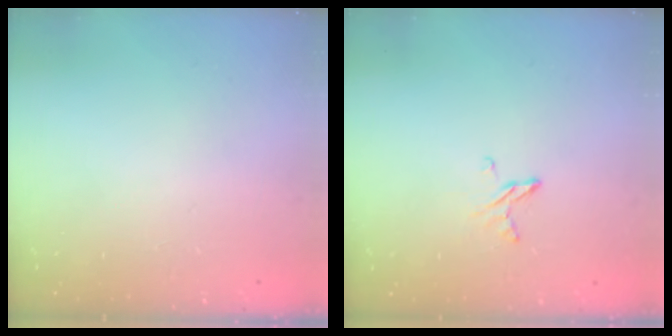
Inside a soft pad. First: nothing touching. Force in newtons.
{"total": 4.6, "press": 4.5, "slide": 0.4}